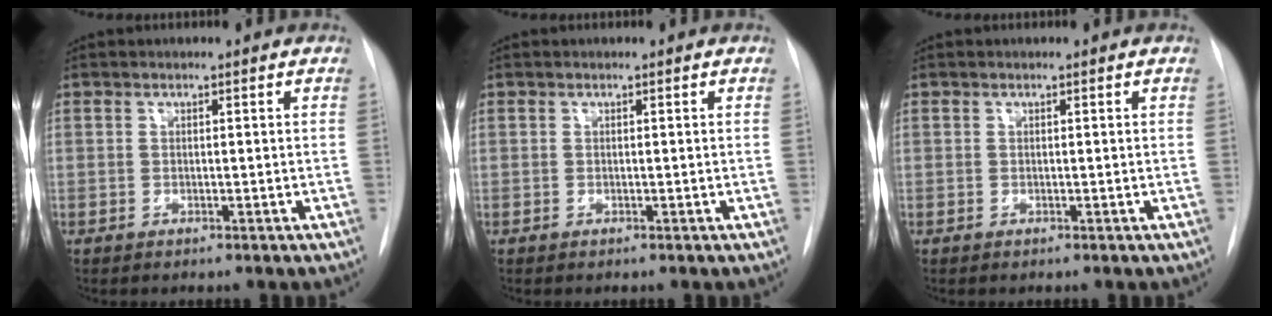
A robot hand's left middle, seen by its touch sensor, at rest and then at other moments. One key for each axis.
{"total": 0.0}
{"total": 0.0}